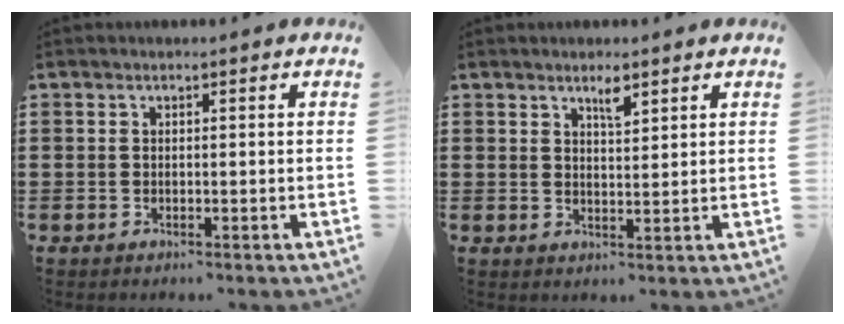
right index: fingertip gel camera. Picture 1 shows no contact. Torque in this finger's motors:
{"motor_torque": [0.04, -0.02, 0.01, 0.02]}